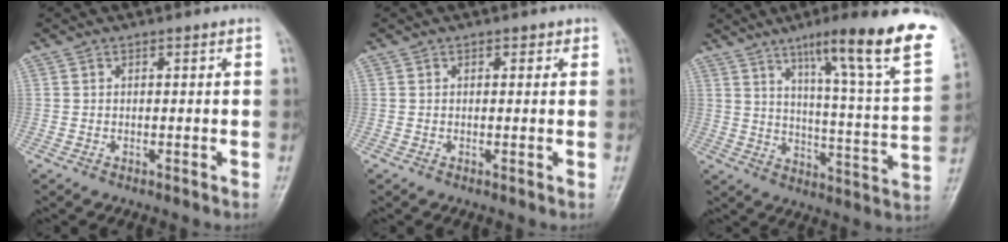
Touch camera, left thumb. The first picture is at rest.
{"total": 1.4, "force": [0.5, 1.0, 0.8], "torque": [0.004, 0.001, 0.002]}
{"total": 24.0, "force": [13.8, 3.0, 19.4], "torque": [-0.260, -0.048, 0.197]}